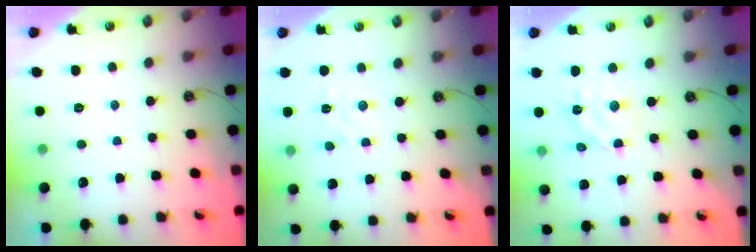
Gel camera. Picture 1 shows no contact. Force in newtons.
{"total": 2.8, "press": 2.7, "slide": 0.6}
{"total": 8.7, "press": 8.7, "slide": 0.5}